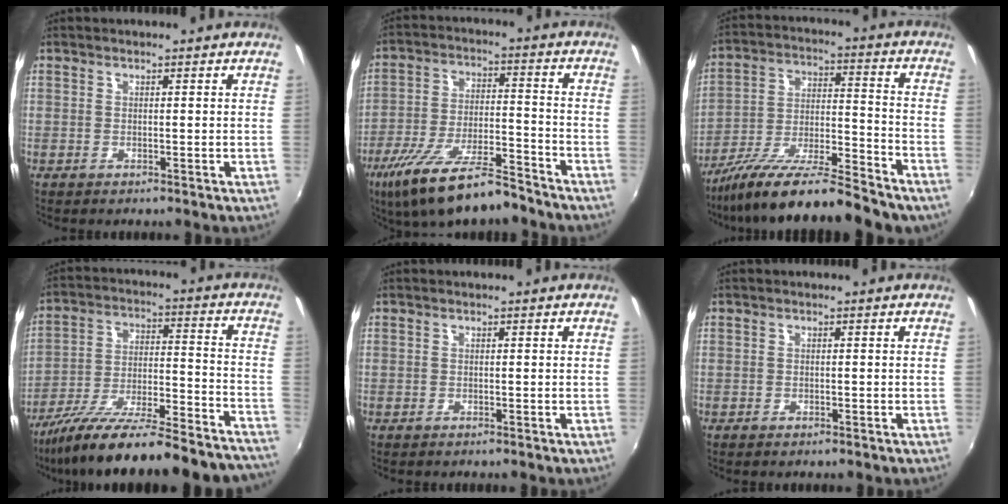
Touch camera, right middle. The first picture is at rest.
{"total": 16.2, "force": [-12.6, 3.3, 9.6], "torque": [-0.191, -0.030, -0.215]}
{"total": 18.9, "force": [-15.4, 2.4, 10.6], "torque": [-0.187, -0.030, -0.255]}
{"total": 27.1, "force": [-23.9, 3.0, 12.5], "torque": [-0.194, -0.047, -0.342]}
{"total": 0.7, "force": [-0.1, -0.6, -0.2], "torque": [0.005, -0.005, -0.003]}
{"total": 0.8, "force": [-0.7, -0.2, 0.3], "torque": [-0.004, -0.008, -0.013]}